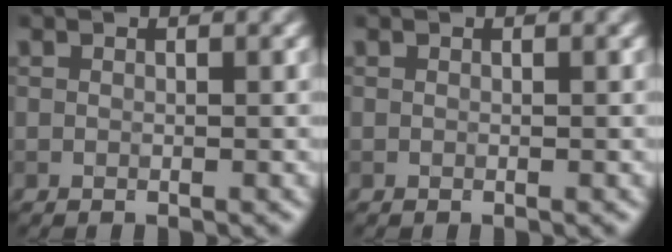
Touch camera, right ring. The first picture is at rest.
{"total": 0.0}